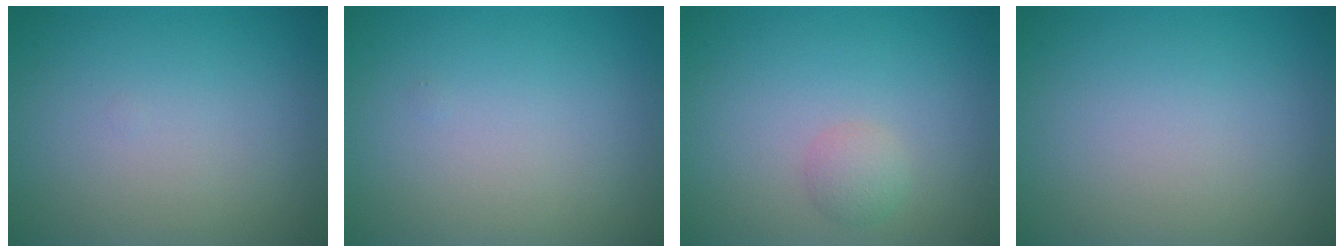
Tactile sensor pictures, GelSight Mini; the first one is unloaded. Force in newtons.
{"total": 0.0}
{"total": 1.4, "press": 1.4, "slide": 0.1}
{"total": 0.0}